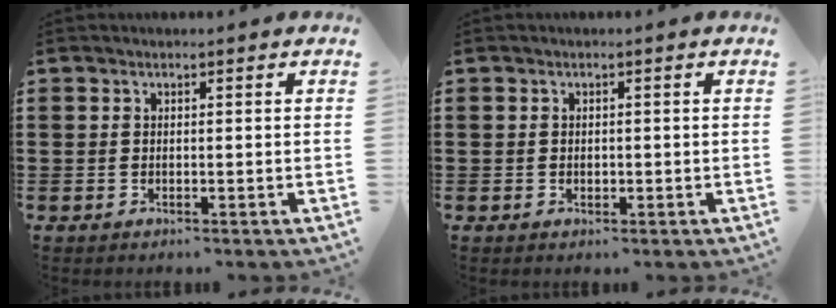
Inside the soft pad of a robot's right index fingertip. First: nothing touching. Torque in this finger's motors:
{"motor_torque": [0.49, 1.62, -0.01, 0.00]}